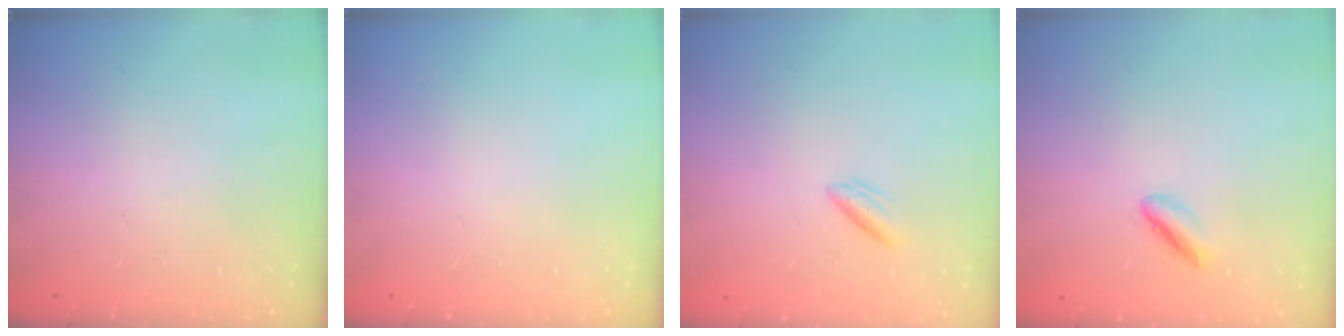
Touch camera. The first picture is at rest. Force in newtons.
{"total": 0.0}
{"total": 2.1, "press": 1.9, "slide": 0.9}
{"total": 1.9, "press": 1.8, "slide": 0.4}